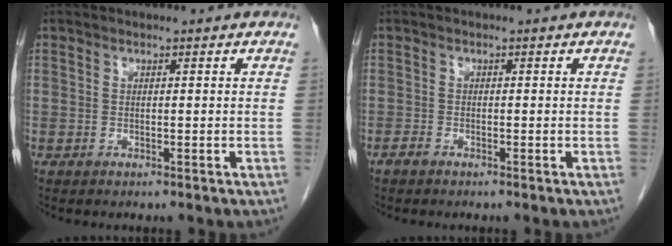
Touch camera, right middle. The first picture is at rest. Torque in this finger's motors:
{"motor_torque": [0.15, -0.05, 0.02, 0.02]}